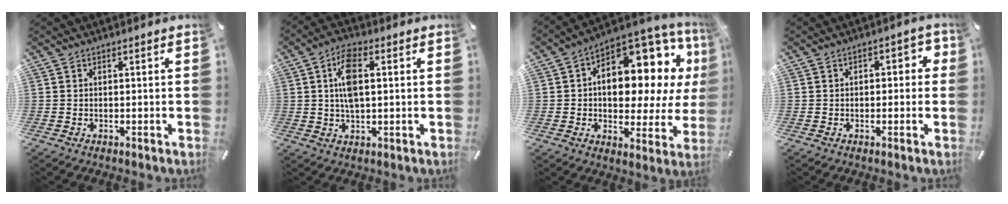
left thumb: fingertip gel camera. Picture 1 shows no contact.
{"total": 8.4, "force": [1.4, 4.0, 7.2], "torque": [-0.139, 0.003, 0.018]}
{"total": 14.7, "force": [4.3, 9.0, 10.7], "torque": [-0.140, -0.057, 0.067]}
{"total": 3.2, "force": [-0.5, 2.1, 2.4], "torque": [-0.030, 0.008, -0.017]}